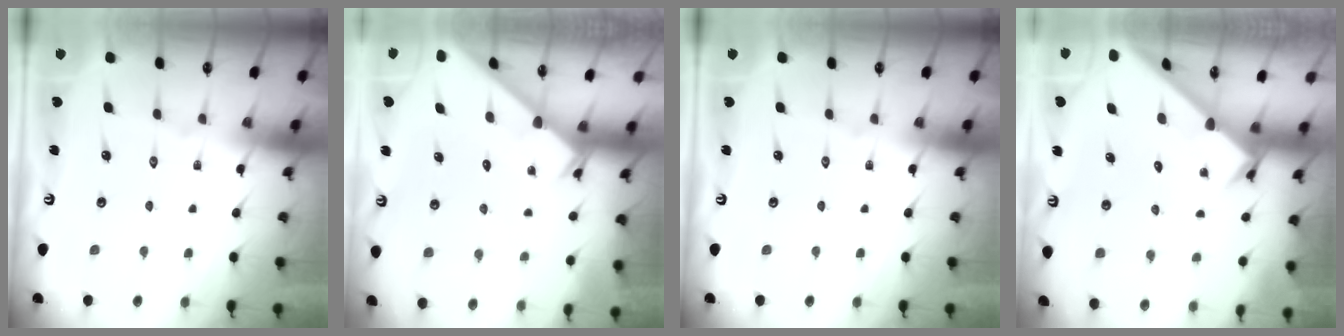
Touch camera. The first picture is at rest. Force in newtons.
{"total": 1.9, "press": 1.9, "slide": 0.1}
{"total": 0.0}
{"total": 2.2, "press": 2.2, "slide": 0.0}